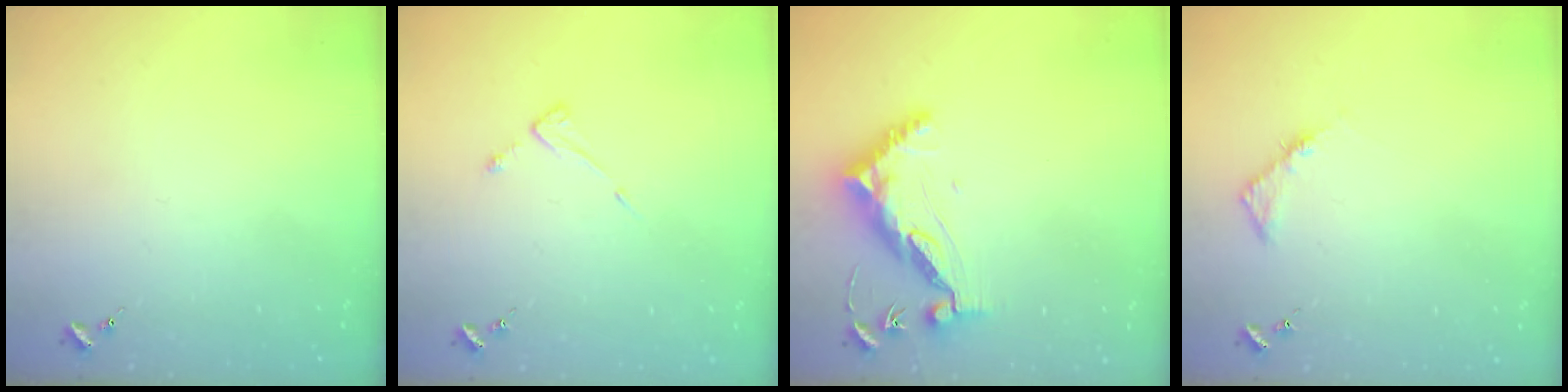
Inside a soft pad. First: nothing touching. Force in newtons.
{"total": 3.9, "press": 3.8, "slide": 0.4}
{"total": 10.7, "press": 10.6, "slide": 0.9}
{"total": 4.1, "press": 4.0, "slide": 0.5}